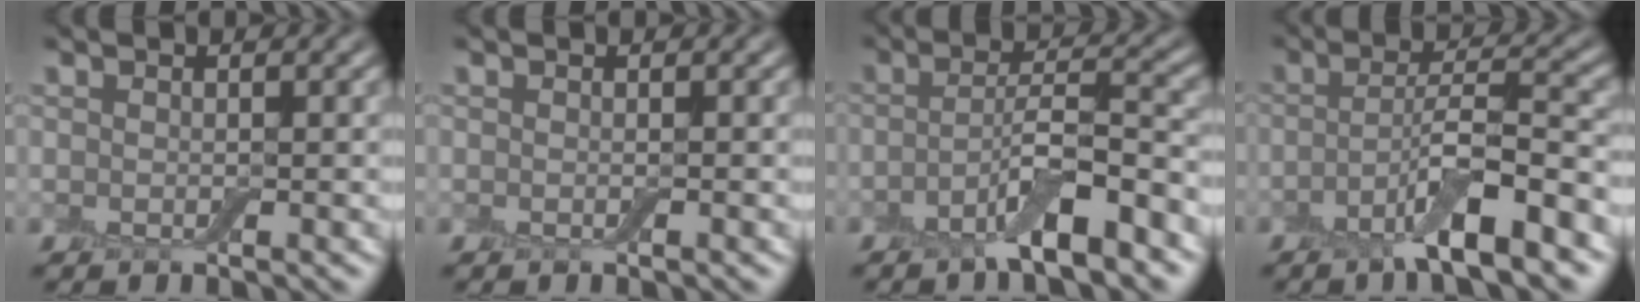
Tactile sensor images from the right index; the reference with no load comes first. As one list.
[{"total": 0.0}, {"total": 5.6, "force": [-3.2, 1.1, 4.4], "torque": [-0.073, 0.008, -0.061]}, {"total": 6.2, "force": [-3.3, 1.0, 5.1], "torque": [-0.084, 0.008, -0.064]}]